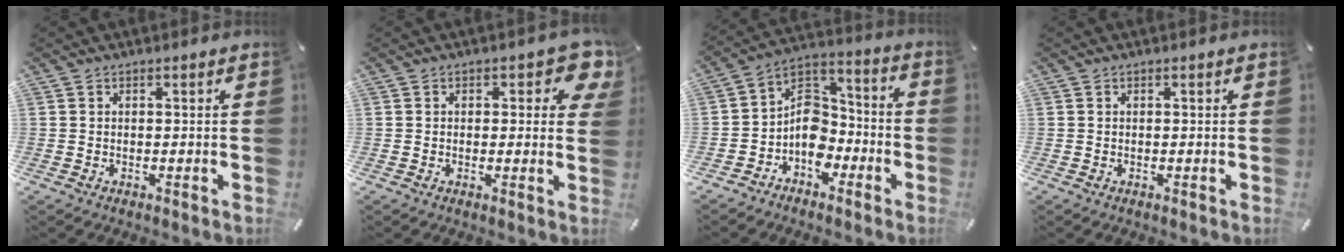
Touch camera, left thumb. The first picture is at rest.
{"total": 5.4, "force": [2.3, 2.9, 3.9], "torque": [-0.034, -0.011, 0.032]}
{"total": 10.4, "force": [-4.5, 8.3, 4.2], "torque": [-0.074, 0.023, -0.079]}
{"total": 0.0}